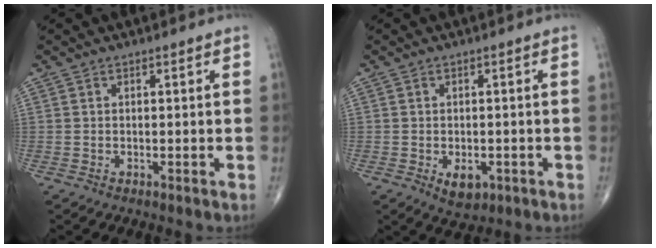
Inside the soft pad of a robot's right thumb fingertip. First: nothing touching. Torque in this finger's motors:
{"motor_torque": [2.14, 1.69, 0.20, -0.44, -0.01]}